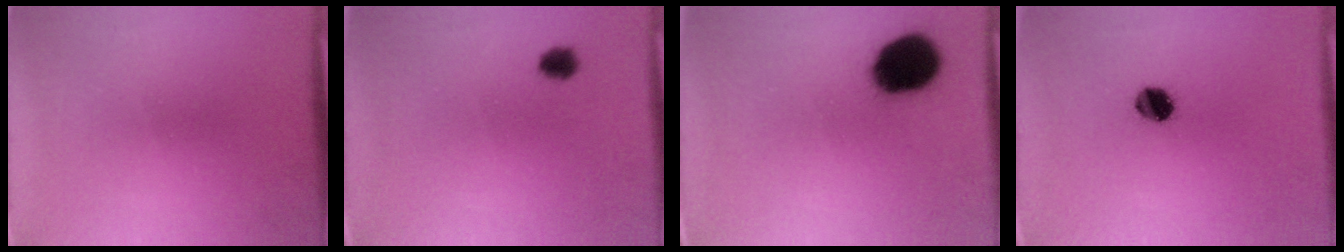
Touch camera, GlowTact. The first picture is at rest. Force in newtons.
{"total": 2.1}
{"total": 14.1}
{"total": 5.9}